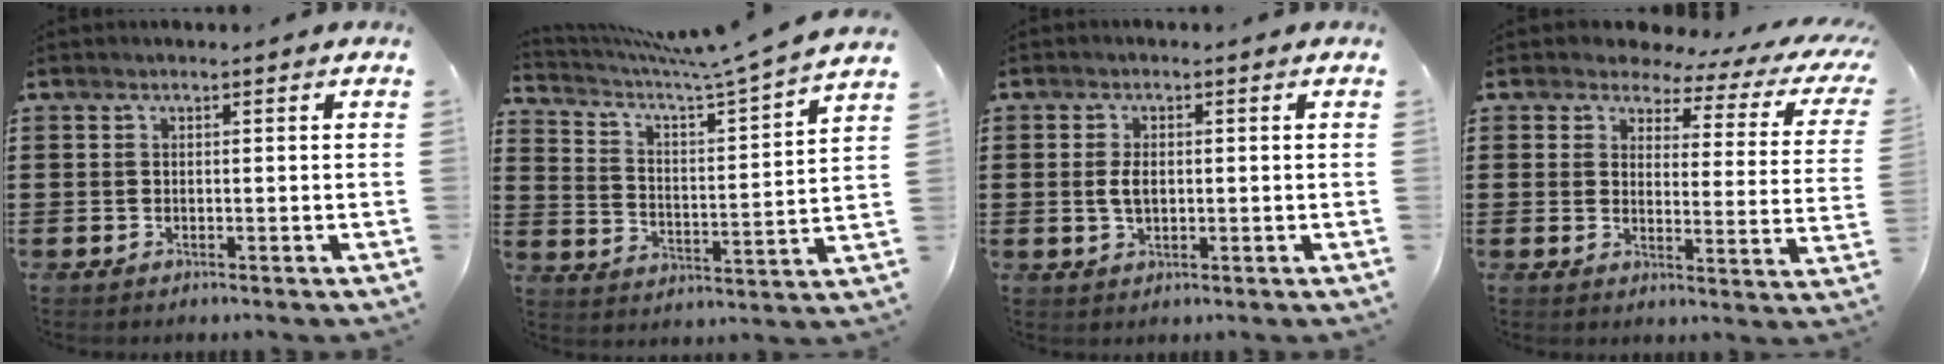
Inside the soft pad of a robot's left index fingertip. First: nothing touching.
{"total": 6.1, "force": [5.3, -0.7, 3.1], "torque": [-0.083, -0.045, 0.079]}
{"total": 3.0, "force": [0.2, 1.6, 2.5], "torque": [-0.060, 0.003, 0.000]}
{"total": 3.6, "force": [2.7, 1.8, 1.6], "torque": [-0.044, -0.015, 0.039]}